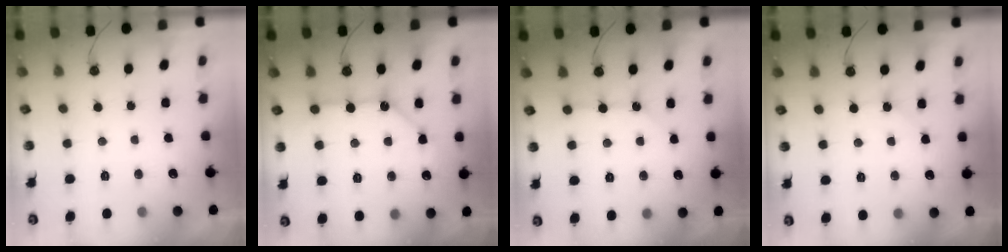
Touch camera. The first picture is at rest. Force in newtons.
{"total": 12.4, "press": 12.3, "slide": 1.1}
{"total": 3.8, "press": 3.8, "slide": 0.3}
{"total": 3.9, "press": 3.8, "slide": 0.7}